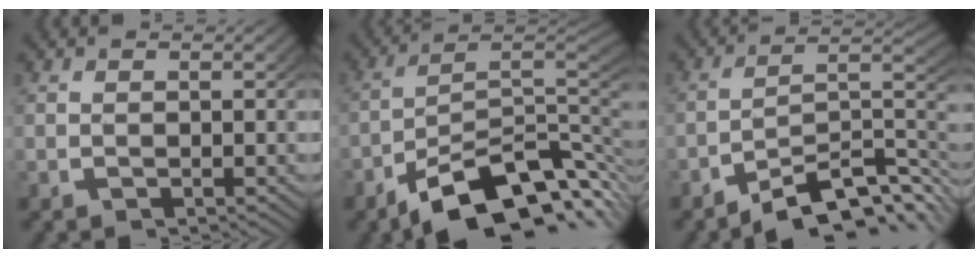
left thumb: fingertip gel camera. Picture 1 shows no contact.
{"total": 16.0, "force": [-6.1, 9.6, 11.3], "torque": [-0.178, -0.039, -0.081]}
{"total": 10.7, "force": [-4.9, 5.6, 7.6], "torque": [-0.116, -0.028, -0.063]}